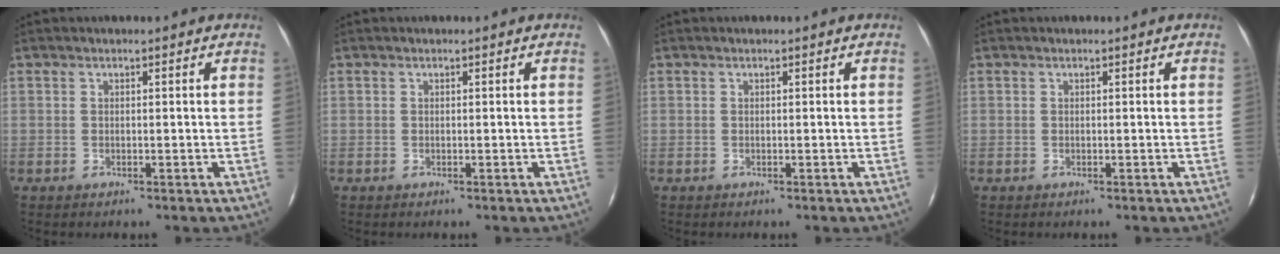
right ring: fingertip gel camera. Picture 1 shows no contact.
{"total": 0.0}
{"total": 0.0}
{"total": 0.0}